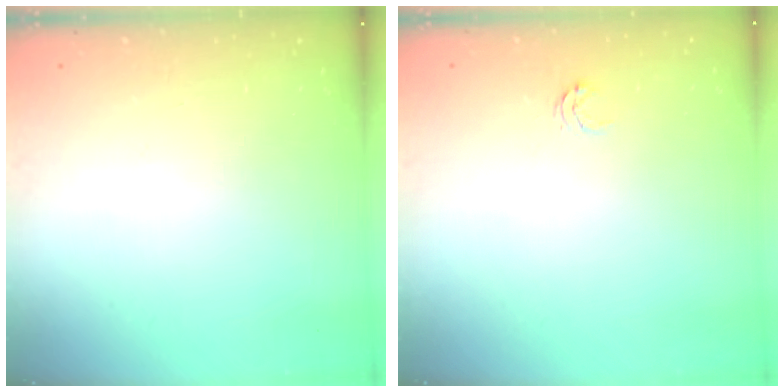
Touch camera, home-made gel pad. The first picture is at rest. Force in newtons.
{"total": 2.7, "press": 2.7, "slide": 0.4}